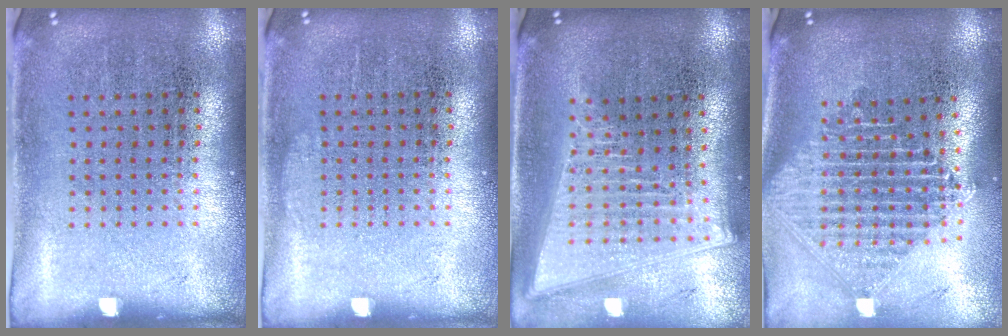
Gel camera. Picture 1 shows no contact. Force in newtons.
{"total": 0.5, "press": 0.5, "slide": 0.1}
{"total": 2.1, "press": 1.8, "slide": 1.1}
{"total": 2.3, "press": 1.8, "slide": 1.6}